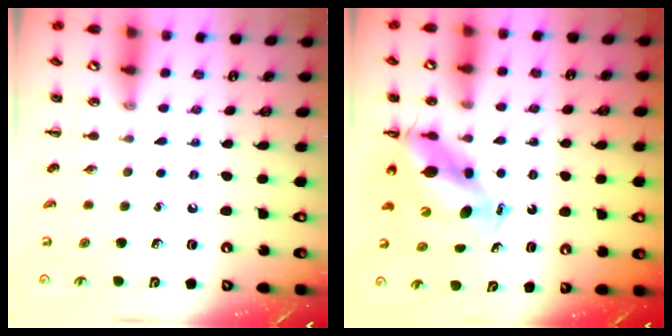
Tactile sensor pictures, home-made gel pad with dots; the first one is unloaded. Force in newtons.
{"total": 10.9, "press": 10.5, "slide": 2.9}